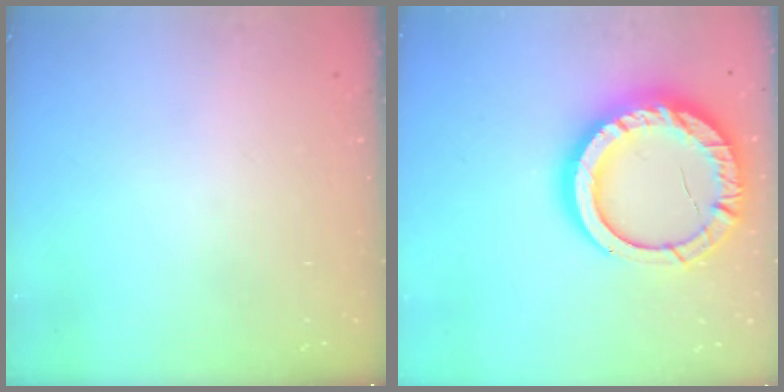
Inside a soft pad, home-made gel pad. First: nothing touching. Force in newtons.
{"total": 24.5, "press": 24.4, "slide": 2.2}